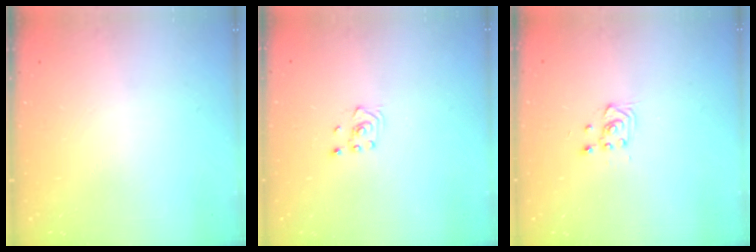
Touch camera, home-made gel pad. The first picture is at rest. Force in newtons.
{"total": 2.8, "press": 2.6, "slide": 1.1}
{"total": 2.8, "press": 2.7, "slide": 0.7}